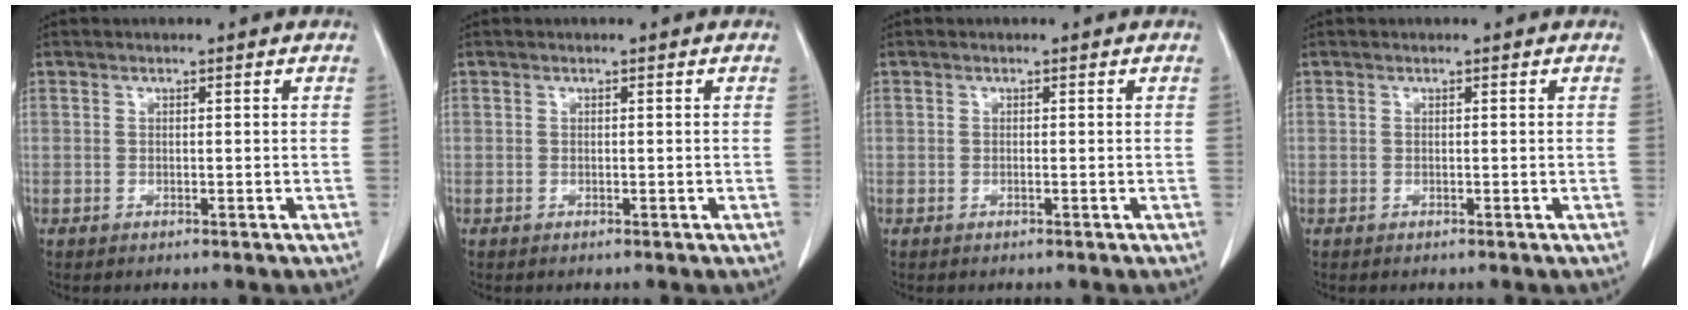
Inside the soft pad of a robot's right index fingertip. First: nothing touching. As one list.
[{"total": 0.0}, {"total": 0.0}, {"total": 0.0}]